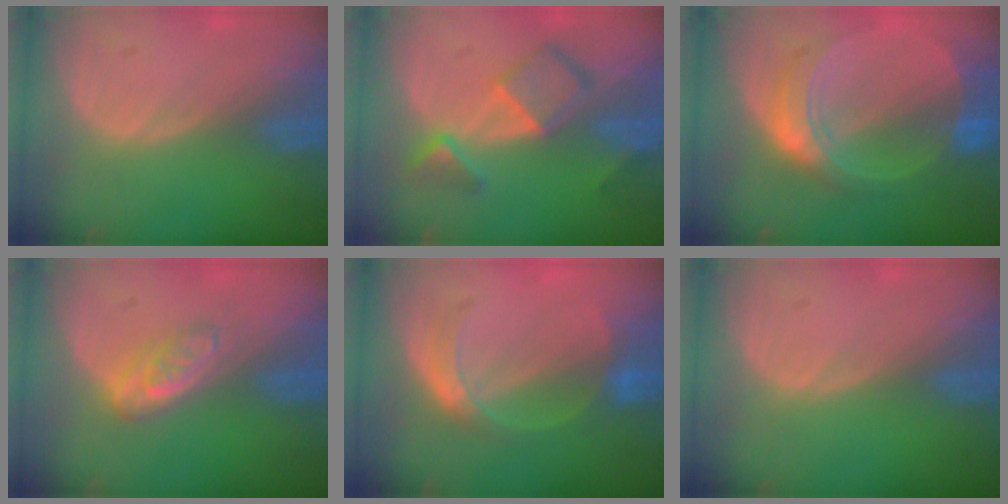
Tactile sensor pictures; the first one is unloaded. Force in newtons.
{"total": 7.4, "press": 6.4, "slide": 3.8}
{"total": 8.5, "press": 8.5, "slide": 0.6}
{"total": 5.0, "press": 4.4, "slide": 2.4}
{"total": 5.5, "press": 5.2, "slide": 1.8}
{"total": 0.0}